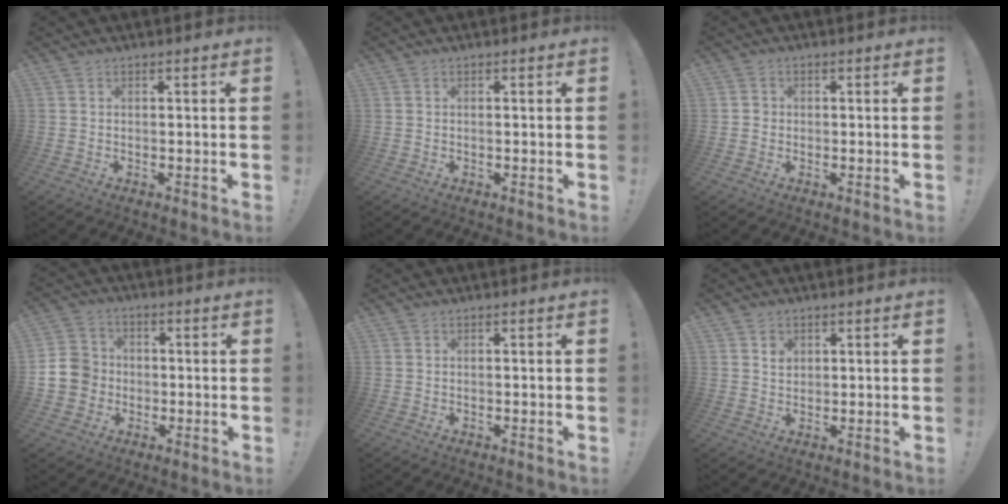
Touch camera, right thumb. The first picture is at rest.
{"total": 0.0}
{"total": 2.0, "force": [-0.4, 1.9, 0.6], "torque": [-0.004, 0.004, -0.009]}
{"total": 9.6, "force": [-1.6, 8.9, 3.2], "torque": [-0.055, 0.025, -0.023]}
{"total": 0.0}
{"total": 2.3, "force": [1.2, 1.9, 0.6], "torque": [0.006, -0.008, 0.017]}